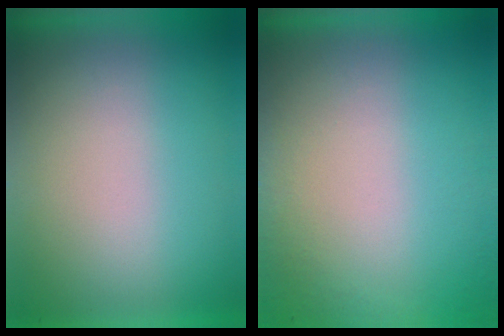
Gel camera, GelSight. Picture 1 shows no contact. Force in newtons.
{"total": 4.8}